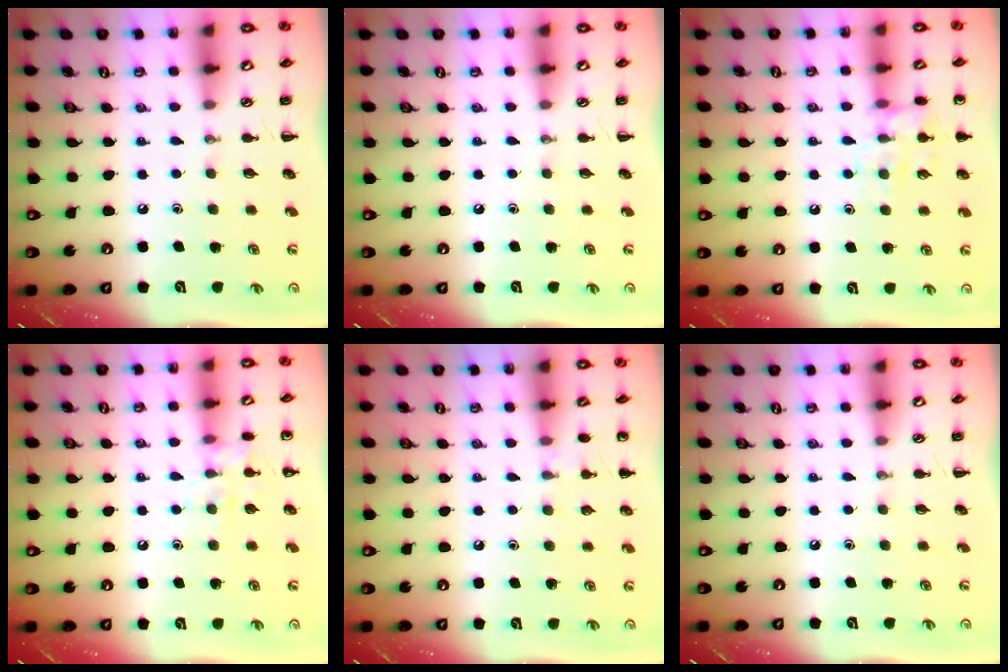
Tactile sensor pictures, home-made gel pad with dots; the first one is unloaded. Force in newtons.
{"total": 0.0}
{"total": 10.9, "press": 10.8, "slide": 1.2}
{"total": 8.4, "press": 8.3, "slide": 1.1}
{"total": 5.3, "press": 5.0, "slide": 1.8}
{"total": 0.0}